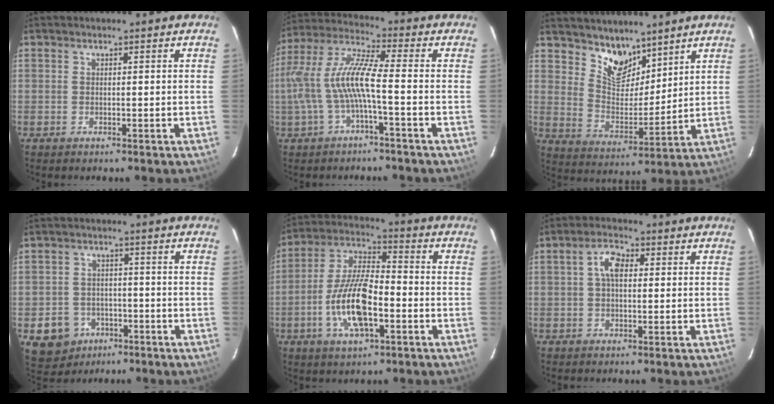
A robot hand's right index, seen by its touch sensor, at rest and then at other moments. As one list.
[{"total": 11.1, "force": [-2.4, 1.6, 10.7], "torque": [-0.225, 0.007, -0.039]}, {"total": 9.2, "force": [7.2, 4.6, 3.2], "torque": [-0.055, 0.001, 0.138]}, {"total": 8.7, "force": [-4.3, 7.2, 2.2], "torque": [-0.069, 0.019, -0.054]}, {"total": 14.0, "force": [-4.5, 5.3, 12.2], "torque": [-0.255, -0.001, -0.085]}, {"total": 4.4, "force": [0.7, 2.5, 3.6], "torque": [-0.069, 0.016, 0.013]}]